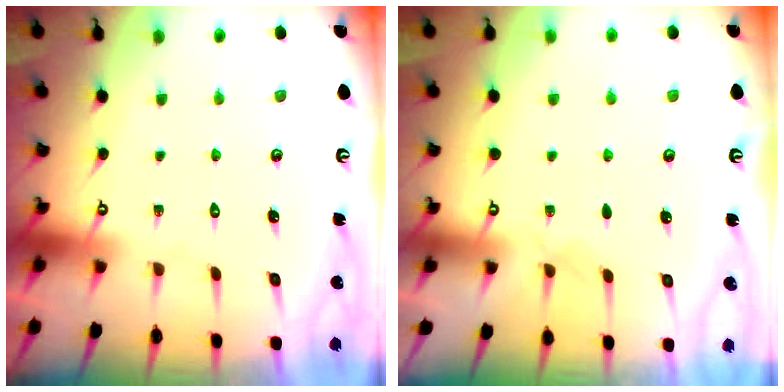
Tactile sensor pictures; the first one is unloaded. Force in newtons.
{"total": 2.1, "press": 2.0, "slide": 0.4}